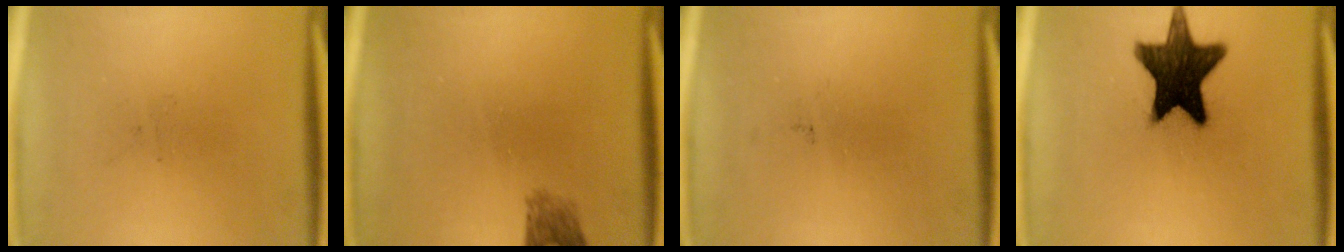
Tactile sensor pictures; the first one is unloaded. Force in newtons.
{"total": 2.2}
{"total": 0.0}
{"total": 15.8}